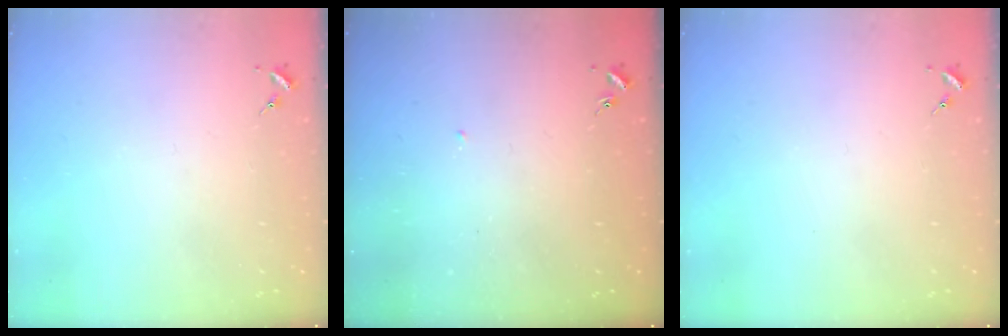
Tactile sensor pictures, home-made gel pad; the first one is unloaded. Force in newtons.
{"total": 4.0, "press": 4.0, "slide": 0.3}
{"total": 0.0}